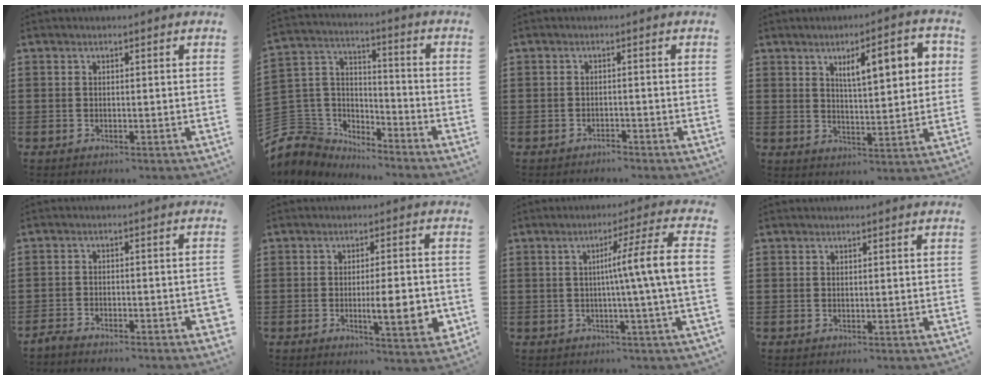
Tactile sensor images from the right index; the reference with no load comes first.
{"total": 5.7, "force": [-4.5, 3.6, -0.1], "torque": [-0.042, -0.005, -0.096]}
{"total": 1.3, "force": [-1.3, 0.1, -0.1], "torque": [-0.002, 0.005, -0.029]}
{"total": 7.7, "force": [2.9, 2.3, 6.7], "torque": [-0.111, 0.000, 0.040]}
{"total": 3.0, "force": [-2.9, 0.3, 0.9], "torque": [-0.015, 0.007, -0.058]}
{"total": 7.3, "force": [-1.6, 1.4, 7.0], "torque": [-0.096, -0.010, -0.026]}
{"total": 8.7, "force": [-0.1, -0.9, 8.7], "torque": [-0.149, -0.010, -0.011]}
{"total": 0.0}